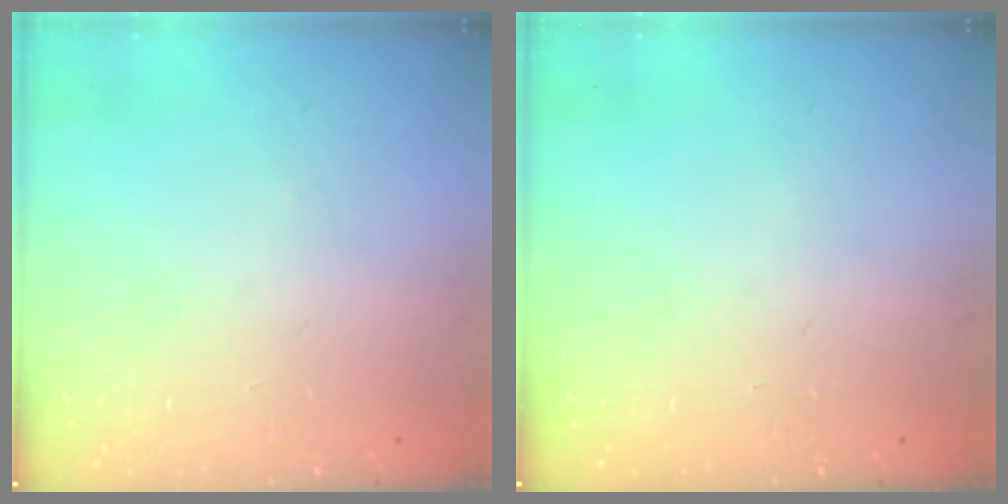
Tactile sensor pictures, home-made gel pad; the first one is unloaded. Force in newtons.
{"total": 0.0}